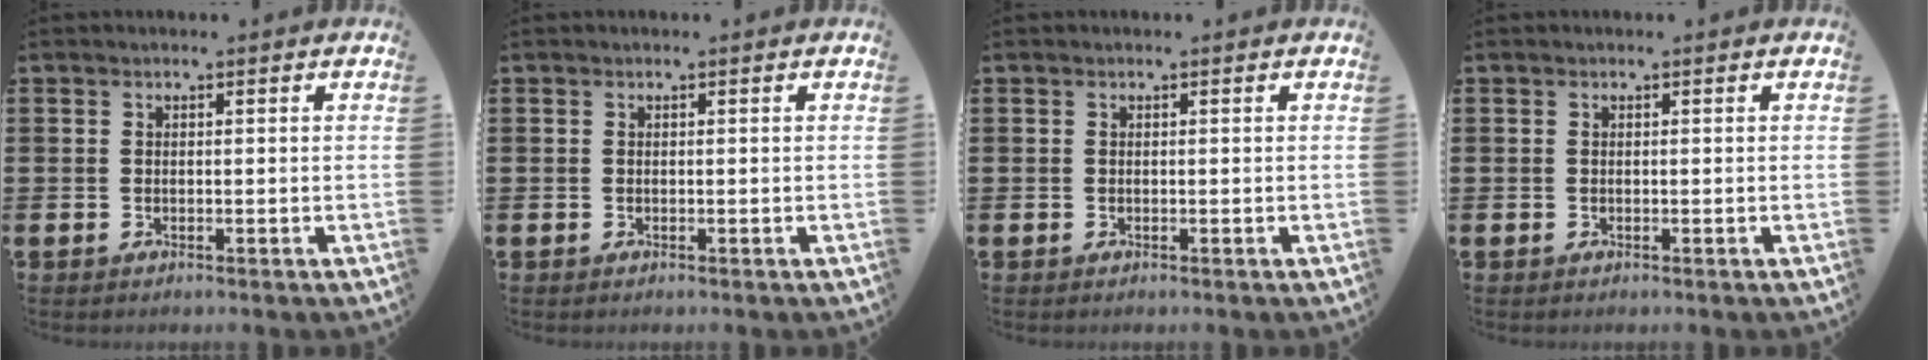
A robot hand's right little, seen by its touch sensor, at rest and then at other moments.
{"total": 0.0}
{"total": 0.0}
{"total": 0.0}